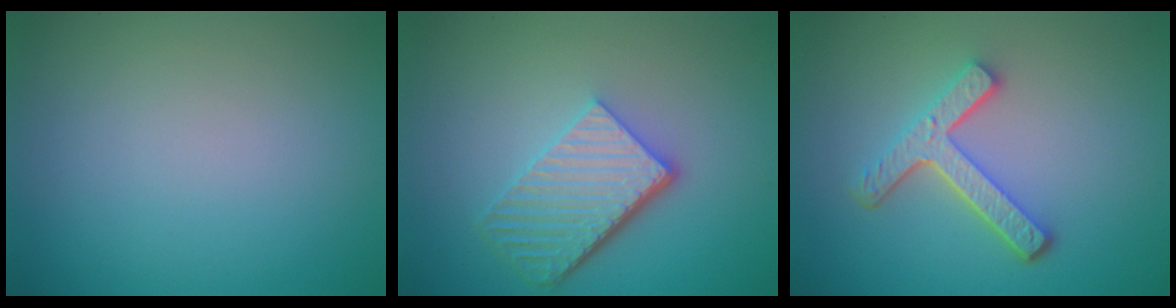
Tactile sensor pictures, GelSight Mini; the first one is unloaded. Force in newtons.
{"total": 5.6, "press": 3.9, "slide": 3.9}
{"total": 4.4, "press": 3.3, "slide": 2.9}